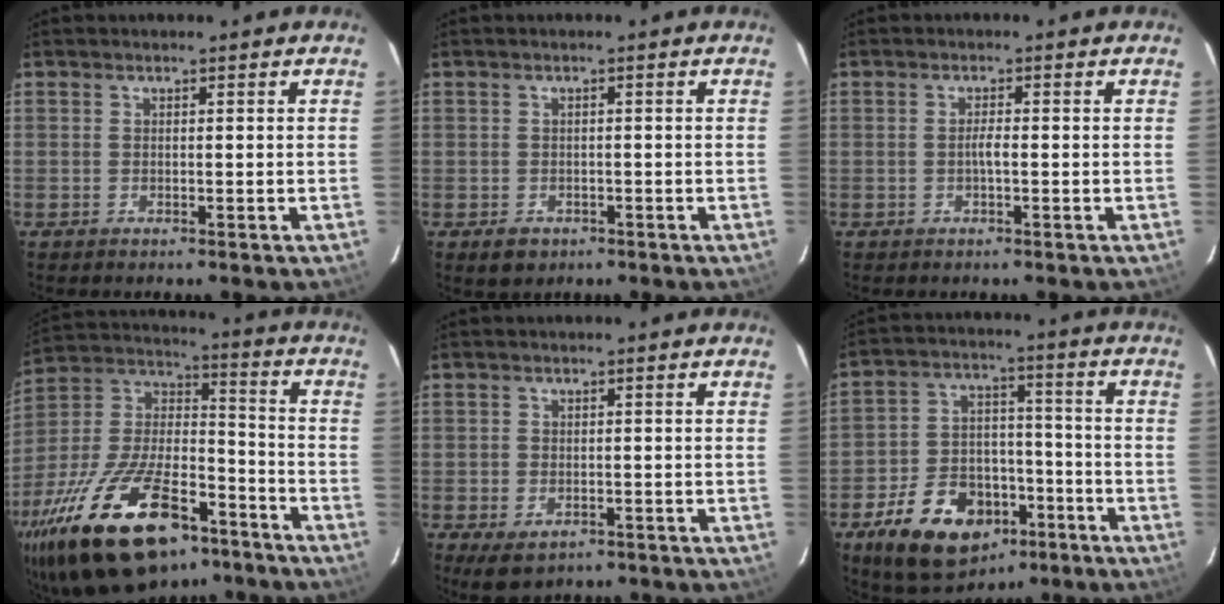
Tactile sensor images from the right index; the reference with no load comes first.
{"total": 3.3, "force": [-1.4, 2.8, 1.0], "torque": [-0.023, -0.001, -0.016]}
{"total": 1.5, "force": [-0.4, 0.2, 1.5], "torque": [-0.028, 0.003, -0.009]}
{"total": 30.3, "force": [-19.2, 13.0, 19.6], "torque": [-0.388, -0.012, -0.306]}
{"total": 4.9, "force": [-2.4, 3.3, 2.7], "torque": [-0.055, -0.012, -0.031]}
{"total": 17.9, "force": [-9.8, 11.6, 9.5], "torque": [-0.203, 0.020, -0.141]}